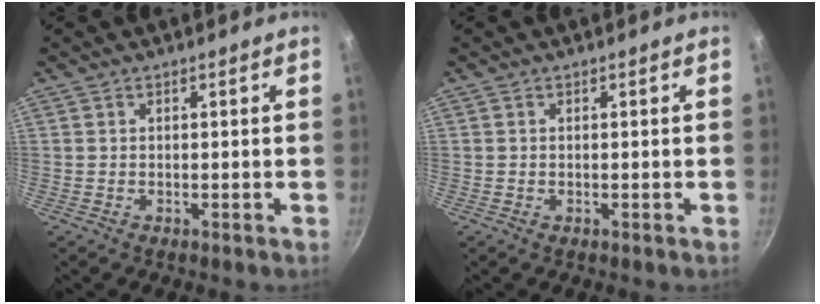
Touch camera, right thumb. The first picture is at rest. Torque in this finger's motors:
{"motor_torque": [-0.43, -0.60, -0.13, 0.04, -0.03]}